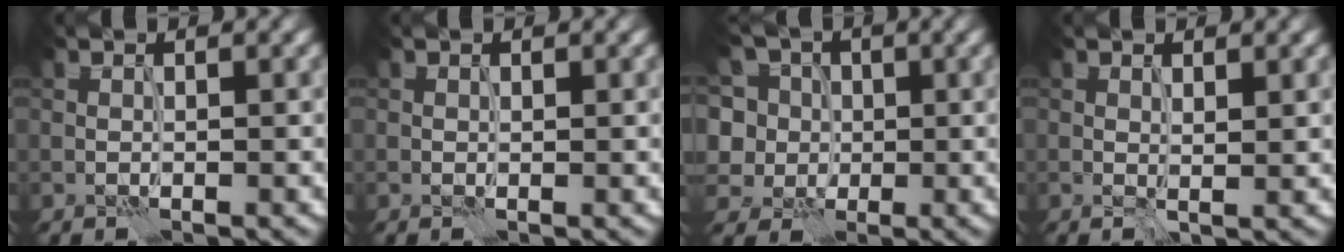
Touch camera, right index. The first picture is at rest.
{"total": 0.0}
{"total": 9.2, "force": [3.2, 7.7, 3.9], "torque": [-0.085, 0.024, 0.031]}
{"total": 0.9, "force": [0.5, 0.2, 0.6], "torque": [-0.010, -0.003, 0.012]}